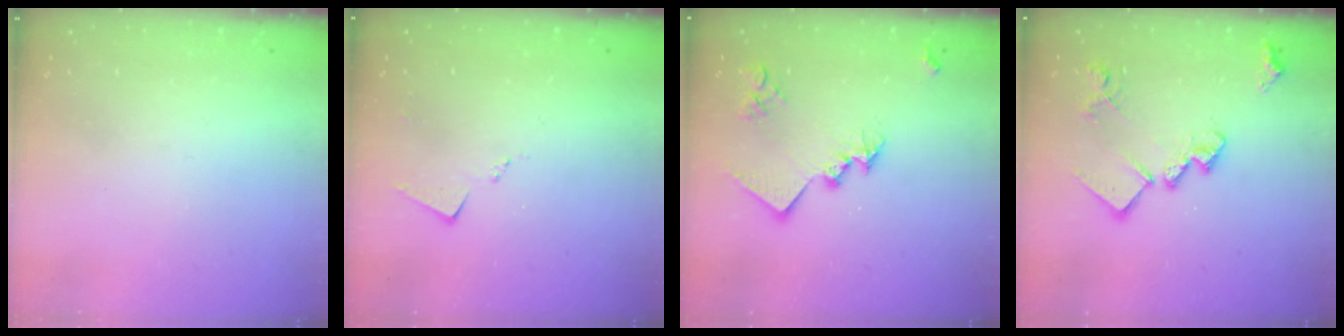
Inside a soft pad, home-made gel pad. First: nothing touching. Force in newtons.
{"total": 6.2, "press": 6.1, "slide": 0.6}
{"total": 15.7, "press": 15.7, "slide": 0.5}
{"total": 17.1, "press": 17.1, "slide": 0.8}